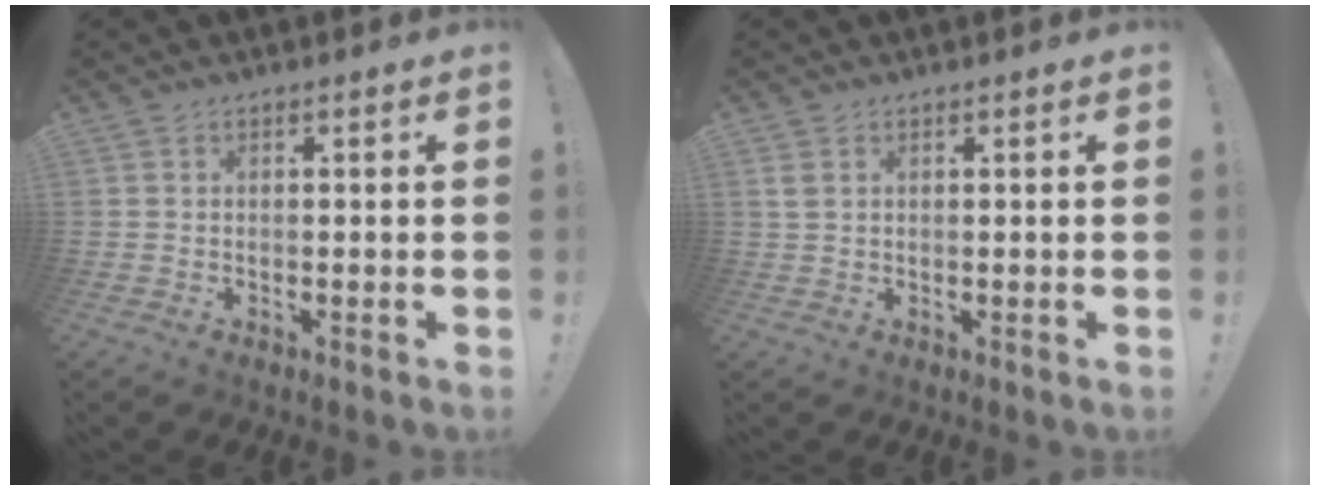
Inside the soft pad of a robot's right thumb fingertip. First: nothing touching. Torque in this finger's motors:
{"motor_torque": [-0.05, -0.18, 0.26, -0.03, 0.08]}